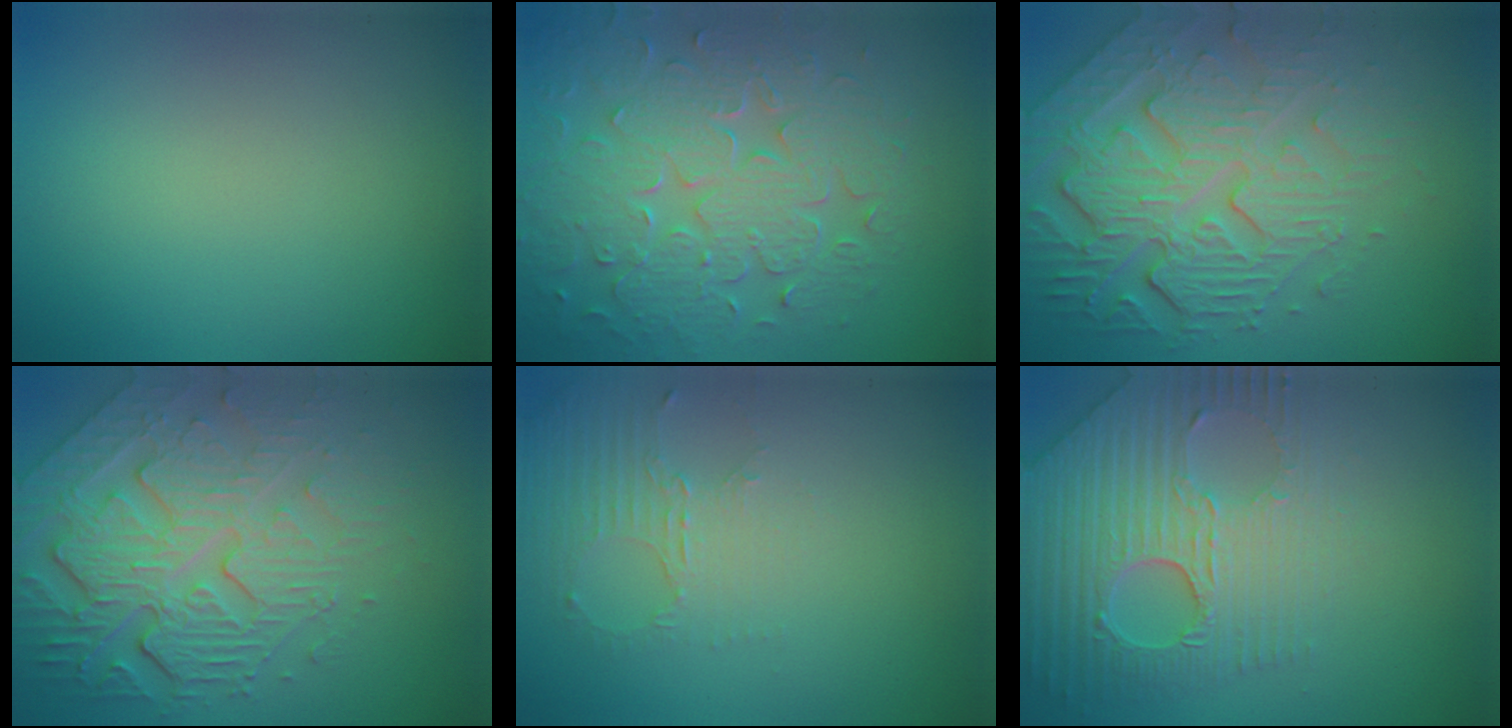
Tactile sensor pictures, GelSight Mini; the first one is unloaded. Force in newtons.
{"total": 8.7, "press": 6.3, "slide": 6.0}
{"total": 7.6, "press": 5.8, "slide": 4.8}
{"total": 8.2, "press": 5.8, "slide": 5.8}
{"total": 2.6, "press": 2.0, "slide": 1.7}
{"total": 6.9, "press": 5.6, "slide": 4.1}